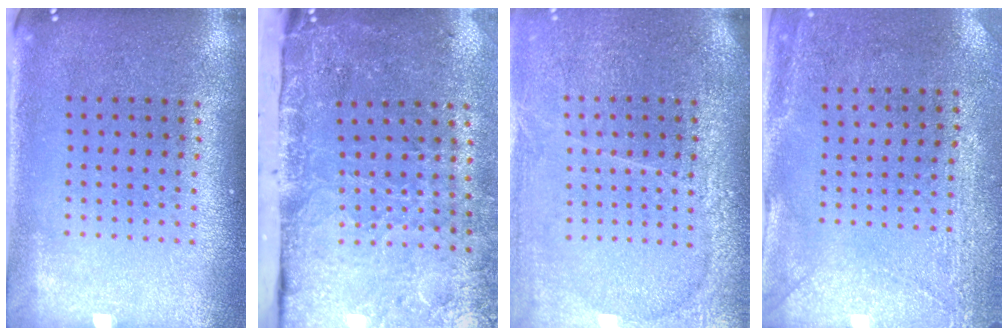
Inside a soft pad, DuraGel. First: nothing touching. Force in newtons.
{"total": 4.9, "press": 3.6, "slide": 3.3}
{"total": 3.8, "press": 3.4, "slide": 1.7}
{"total": 2.9, "press": 2.3, "slide": 1.8}